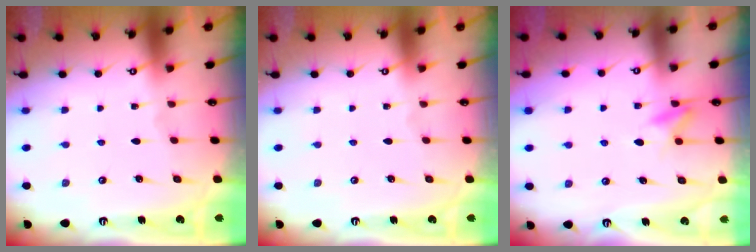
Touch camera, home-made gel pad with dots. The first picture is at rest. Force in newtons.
{"total": 0.0}
{"total": 8.1, "press": 8.1, "slide": 1.0}